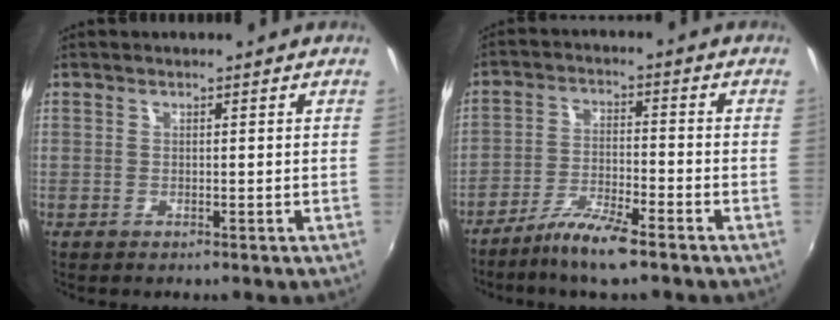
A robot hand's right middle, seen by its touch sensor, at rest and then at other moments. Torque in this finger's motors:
{"motor_torque": [-0.27, -0.31, 0.19, 0.01]}